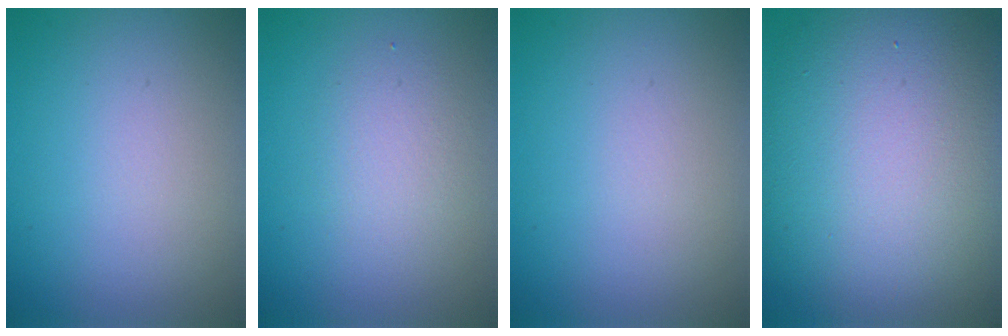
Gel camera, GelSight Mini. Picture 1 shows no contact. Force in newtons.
{"total": 2.2, "press": 2.2, "slide": 0.1}
{"total": 0.0}
{"total": 15.0, "press": 15.0, "slide": 0.7}